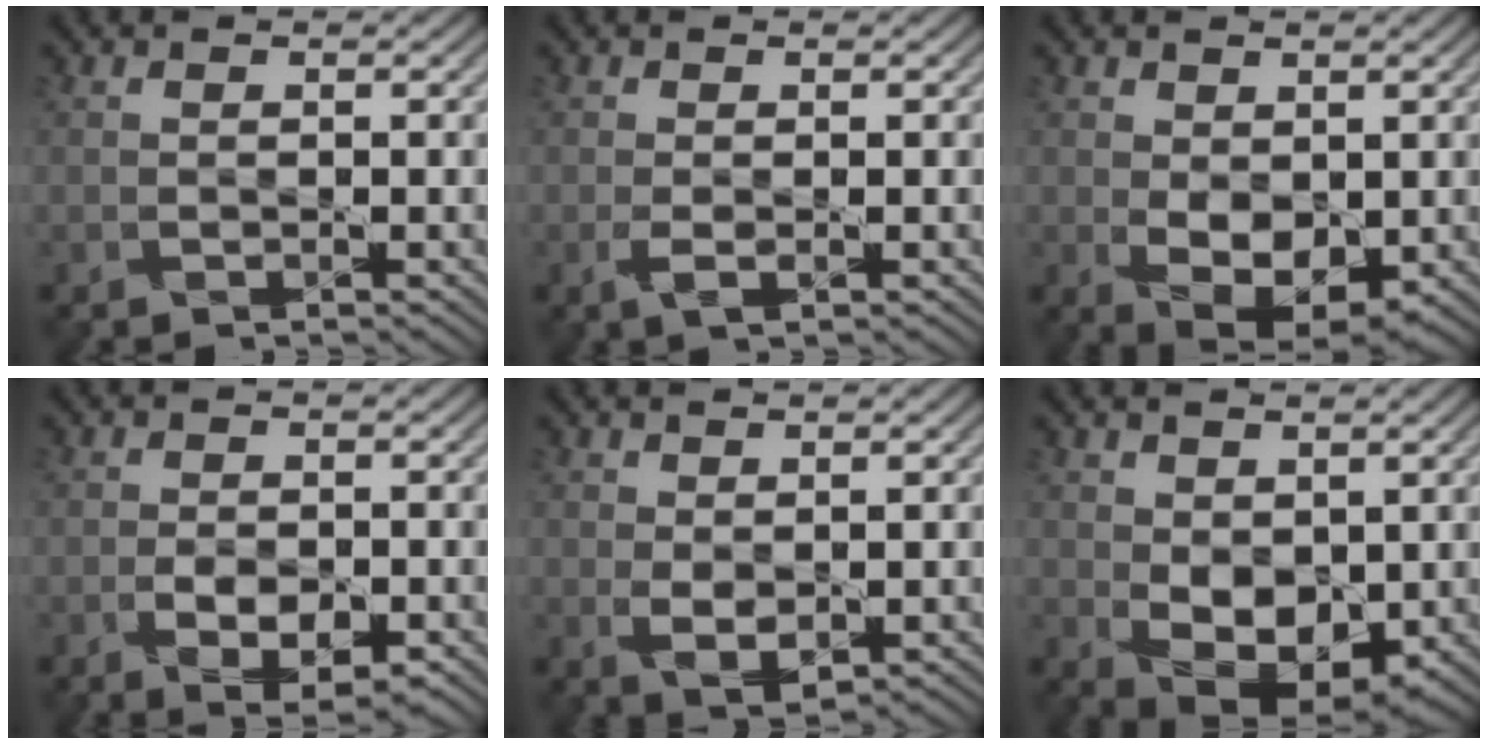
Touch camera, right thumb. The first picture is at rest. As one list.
[{"total": 1.9, "force": [-0.6, 0.8, 1.7], "torque": [-0.042, -0.004, -0.012]}, {"total": 5.6, "force": [0.0, 3.5, 4.4], "torque": [-0.088, -0.012, 0.005]}, {"total": 4.3, "force": [-1.8, 2.1, 3.3], "torque": [-0.060, -0.002, -0.031]}, {"total": 3.1, "force": [0.3, 1.9, 2.4], "torque": [-0.054, -0.008, 0.010]}, {"total": 6.7, "force": [0.4, 4.5, 5.0], "torque": [-0.100, -0.016, 0.014]}]